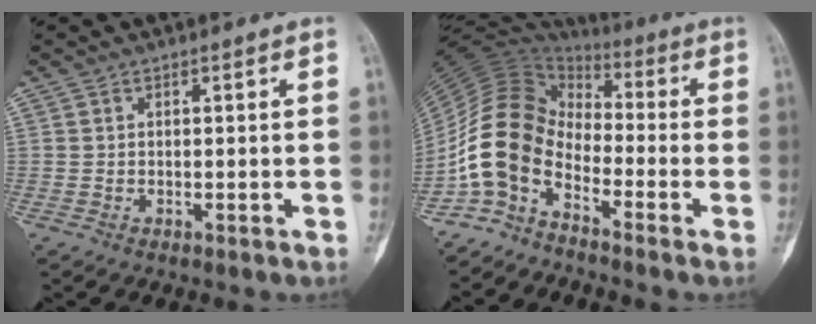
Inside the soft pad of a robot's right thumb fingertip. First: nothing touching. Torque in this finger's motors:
{"motor_torque": [0.58, 0.54, 1.74, -1.03, 0.53]}